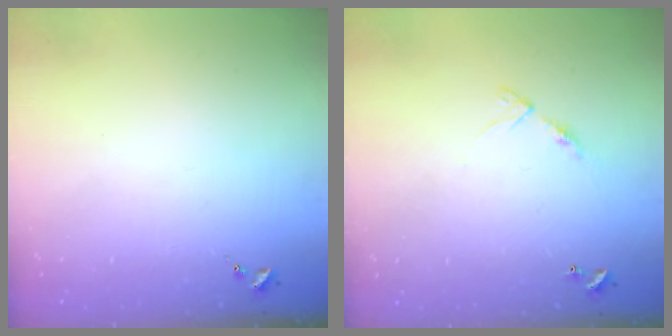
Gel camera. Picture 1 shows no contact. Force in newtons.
{"total": 6.4, "press": 6.4, "slide": 0.5}